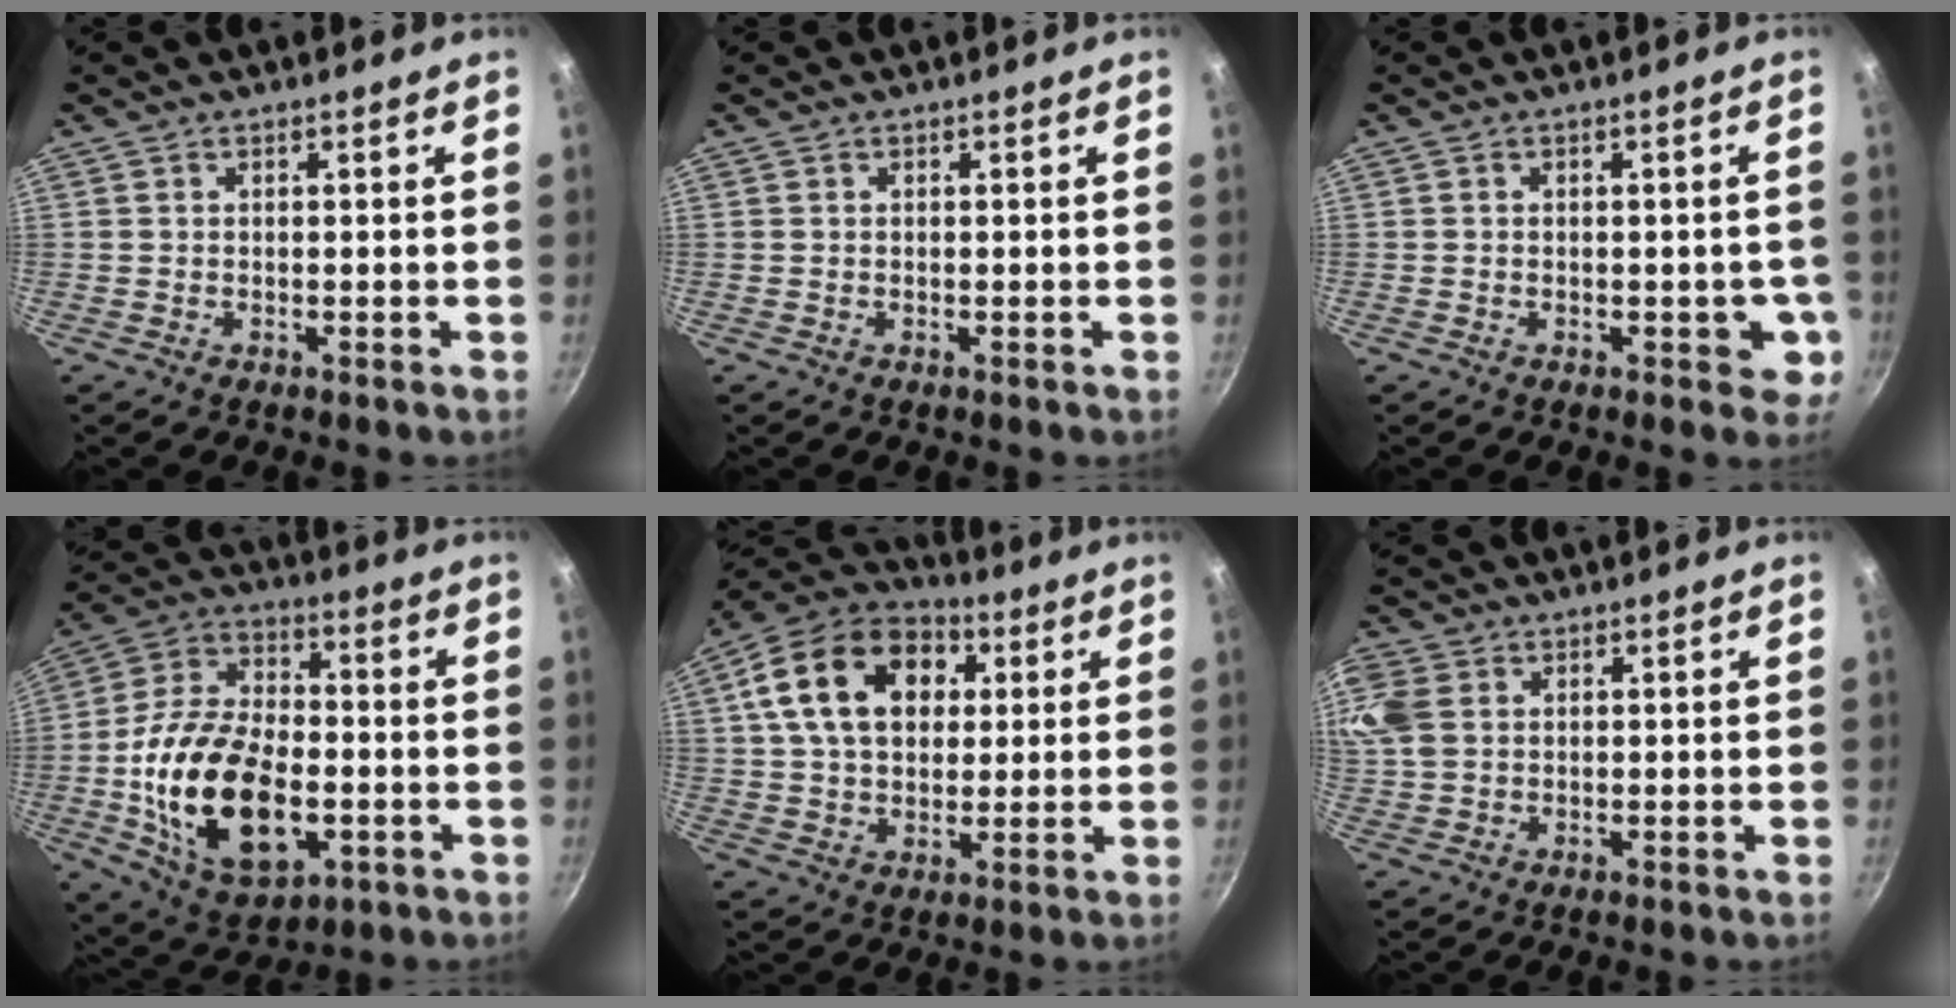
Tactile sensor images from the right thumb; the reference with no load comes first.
{"total": 0.0}
{"total": 4.5, "force": [-0.9, 2.9, 3.2], "torque": [-0.006, -0.001, -0.015]}
{"total": 23.4, "force": [-4.4, 13.8, 18.4], "torque": [-0.323, 0.024, -0.069]}
{"total": 18.7, "force": [5.0, 13.1, 12.3], "torque": [-0.194, 0.017, 0.072]}
{"total": 8.5, "force": [2.0, 6.3, 5.3], "torque": [-0.126, 0.013, 0.036]}